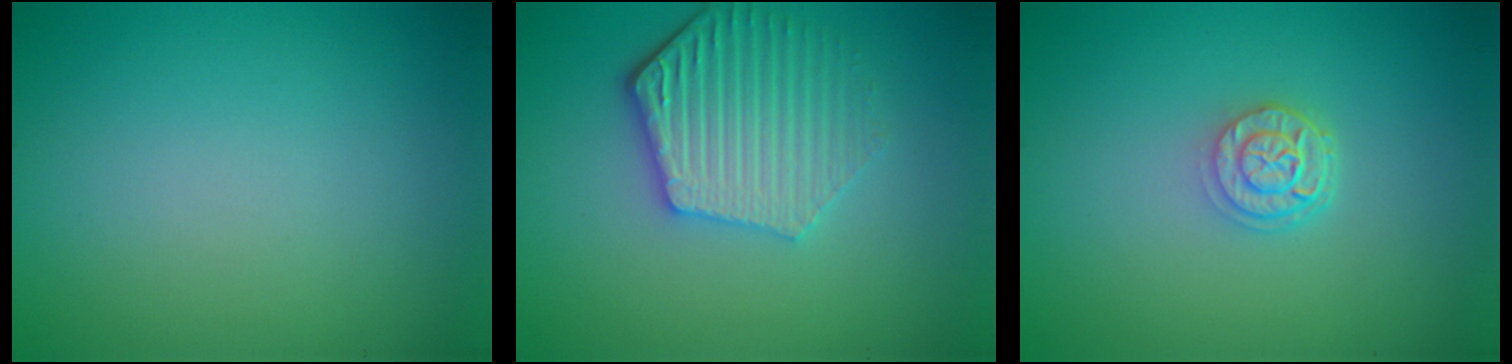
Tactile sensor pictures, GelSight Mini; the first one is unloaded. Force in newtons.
{"total": 4.8, "press": 4.2, "slide": 2.4}
{"total": 2.6, "press": 2.1, "slide": 1.5}